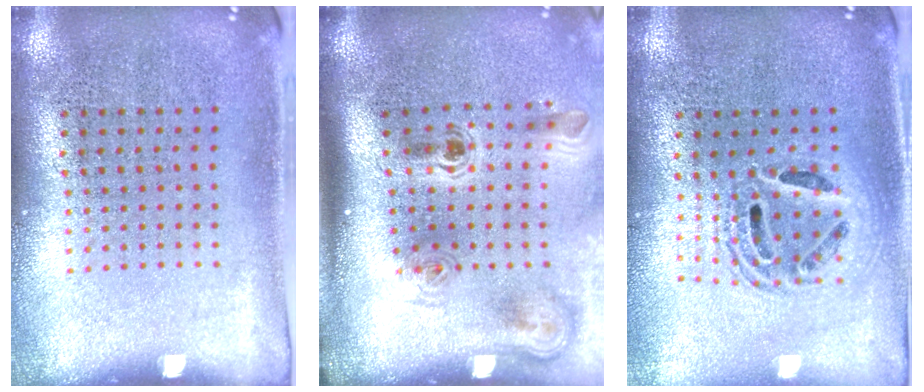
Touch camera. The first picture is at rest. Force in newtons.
{"total": 2.3, "press": 1.4, "slide": 1.8}
{"total": 1.6, "press": 1.3, "slide": 0.9}